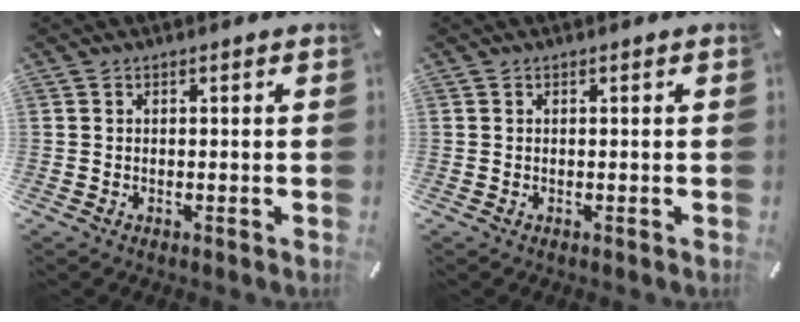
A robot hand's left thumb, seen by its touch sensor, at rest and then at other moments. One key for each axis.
{"total": 0.0}